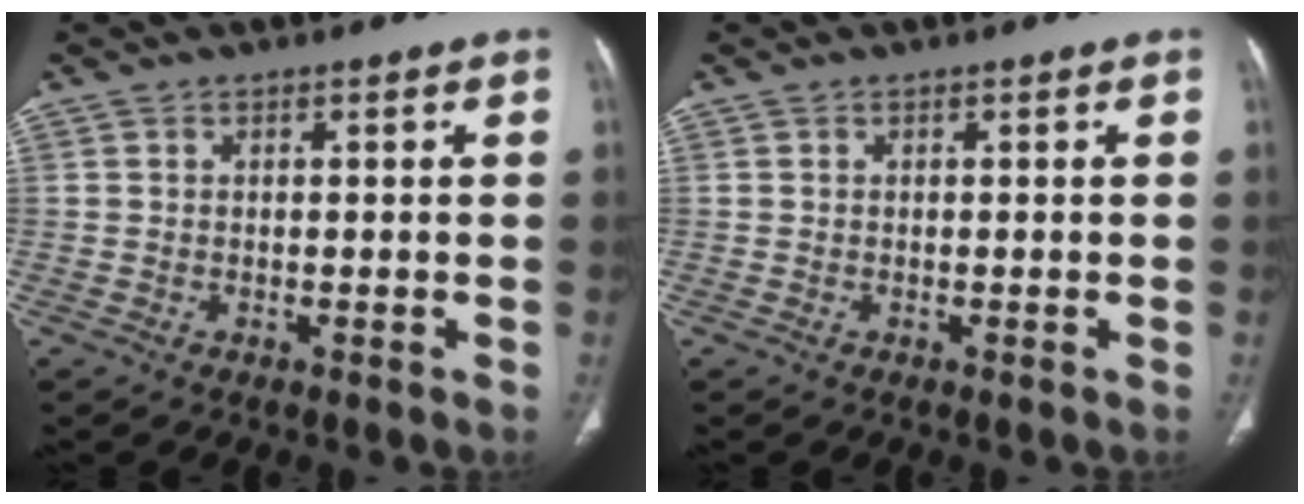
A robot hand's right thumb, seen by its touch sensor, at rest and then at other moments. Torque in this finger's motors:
{"motor_torque": [0.10, 0.12, -0.02, 0.04, 0.04]}